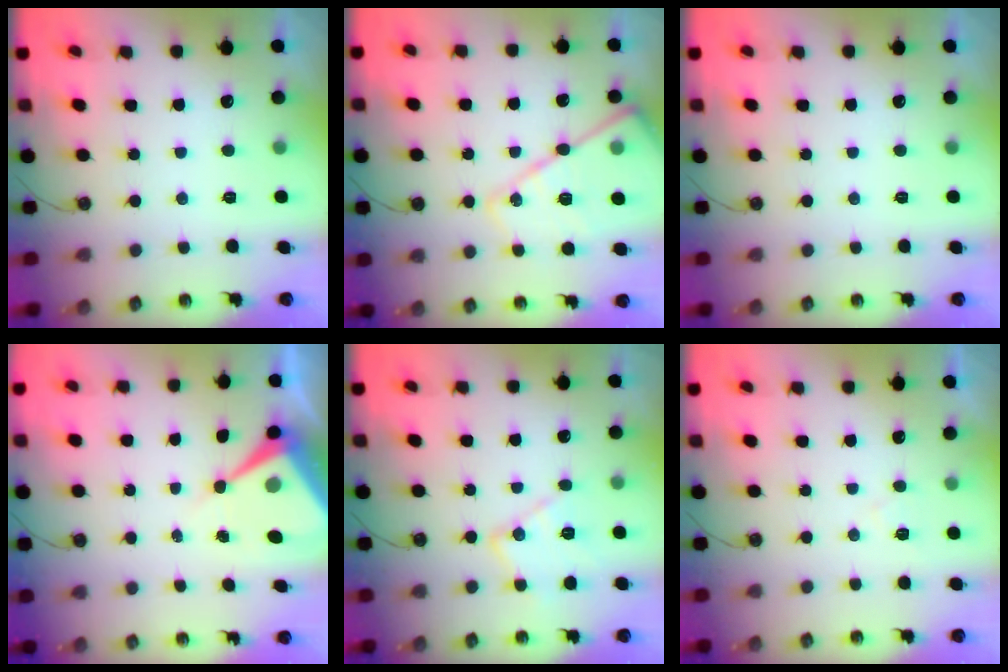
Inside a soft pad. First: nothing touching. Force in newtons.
{"total": 16.7, "press": 16.7, "slide": 1.3}
{"total": 0.0}
{"total": 9.7, "press": 9.7, "slide": 0.3}
{"total": 12.6, "press": 12.6, "slide": 0.7}
{"total": 5.4, "press": 5.4, "slide": 0.8}